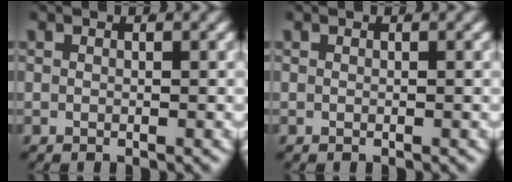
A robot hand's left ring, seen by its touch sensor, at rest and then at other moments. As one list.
[{"total": 0.0}]